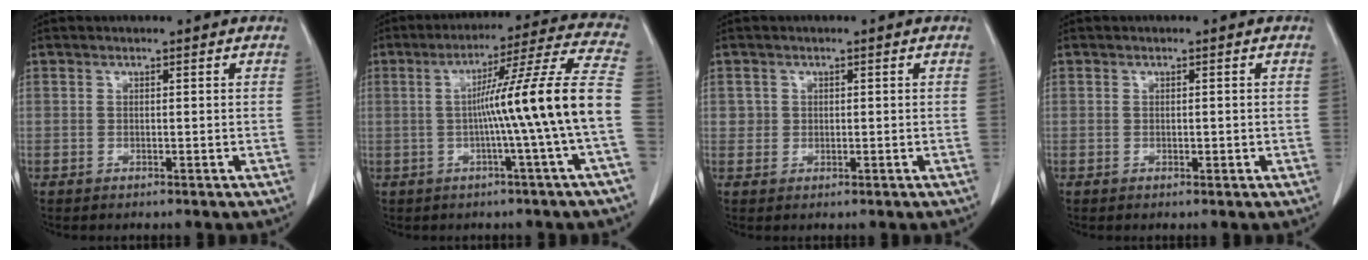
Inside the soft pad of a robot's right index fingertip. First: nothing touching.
{"total": 15.0, "force": [-1.9, -2.8, 14.6], "torque": [-0.208, 0.011, -0.034]}
{"total": 1.3, "force": [0.3, 1.3, 0.0], "torque": [0.011, 0.002, 0.002]}
{"total": 0.7, "force": [0.0, 0.5, 0.5], "torque": [-0.001, 0.003, 0.003]}